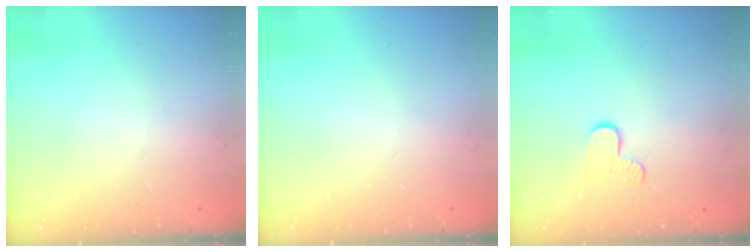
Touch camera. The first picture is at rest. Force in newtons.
{"total": 0.0}
{"total": 7.0, "press": 7.0, "slide": 0.6}